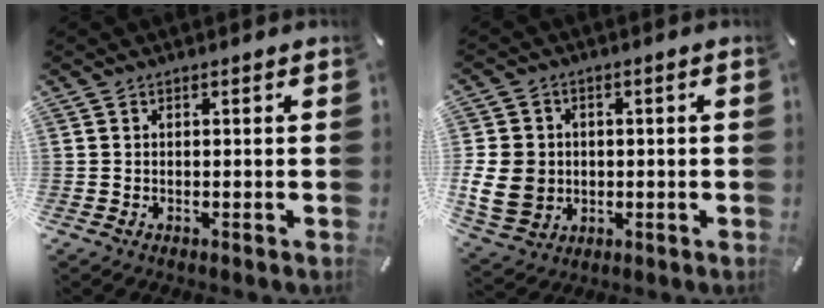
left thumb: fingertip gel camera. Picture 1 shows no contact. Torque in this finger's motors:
{"motor_torque": [1.31, 2.06, 0.82, 0.08, 0.27]}